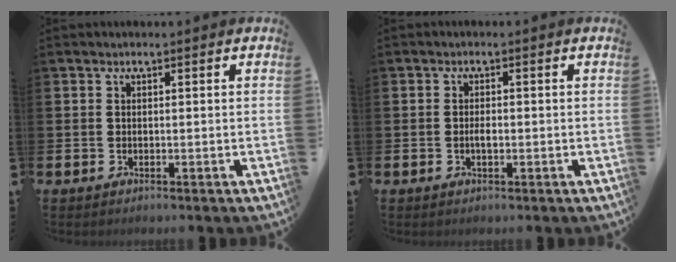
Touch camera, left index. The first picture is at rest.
{"total": 1.3, "force": [-0.2, 0.5, 1.1], "torque": [-0.019, 0.000, -0.006]}